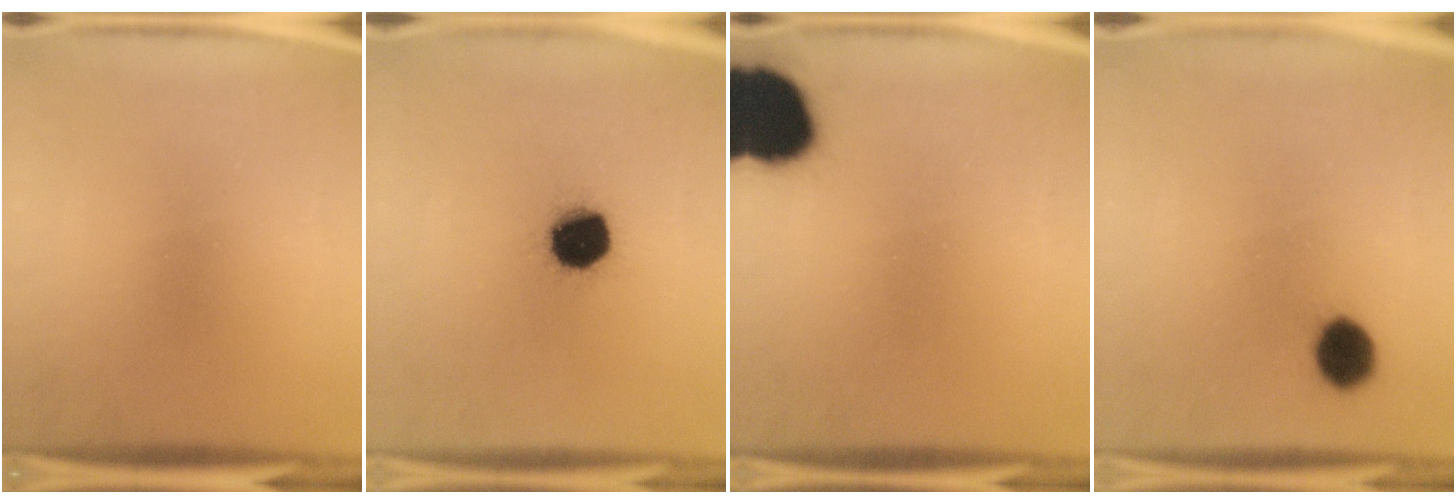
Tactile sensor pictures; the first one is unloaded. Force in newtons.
{"total": 13.0}
{"total": 18.1}
{"total": 6.8}